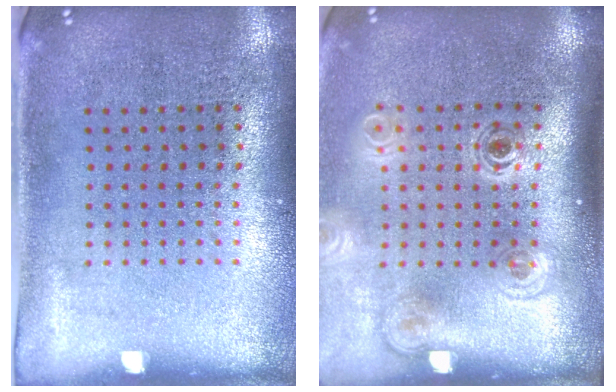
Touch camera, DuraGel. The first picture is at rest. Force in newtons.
{"total": 1.9, "press": 1.3, "slide": 1.4}